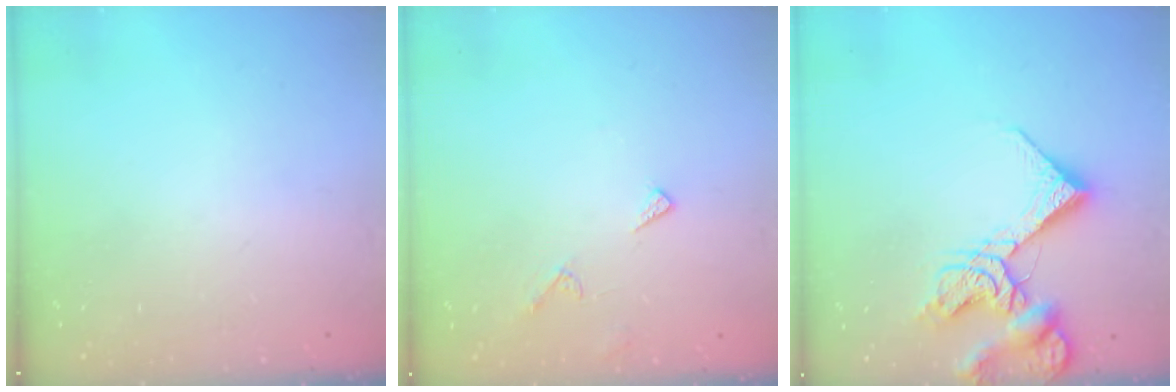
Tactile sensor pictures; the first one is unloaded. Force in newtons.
{"total": 6.9, "press": 6.9, "slide": 0.5}
{"total": 13.8, "press": 13.7, "slide": 1.7}